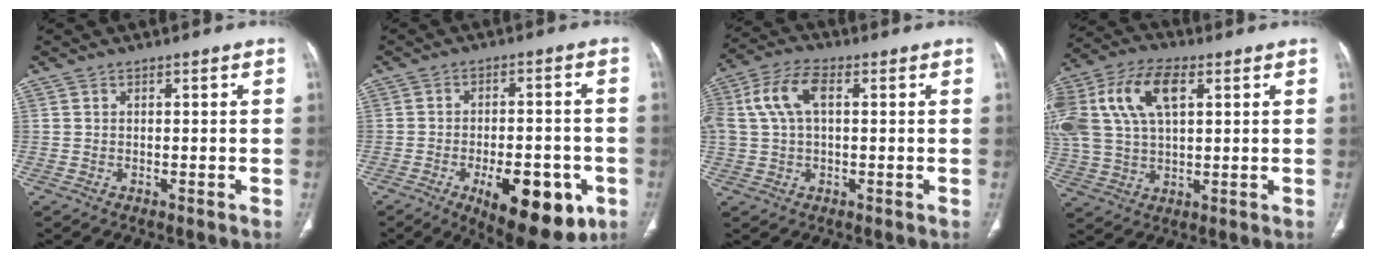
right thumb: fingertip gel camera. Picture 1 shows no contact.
{"total": 16.6, "force": [-6.8, 7.4, 13.2], "torque": [-0.156, 0.016, -0.081]}
{"total": 9.7, "force": [2.2, 5.4, 7.8], "torque": [-0.172, 0.028, 0.041]}
{"total": 19.5, "force": [6.1, 11.0, 14.9], "torque": [-0.338, 0.021, 0.112]}